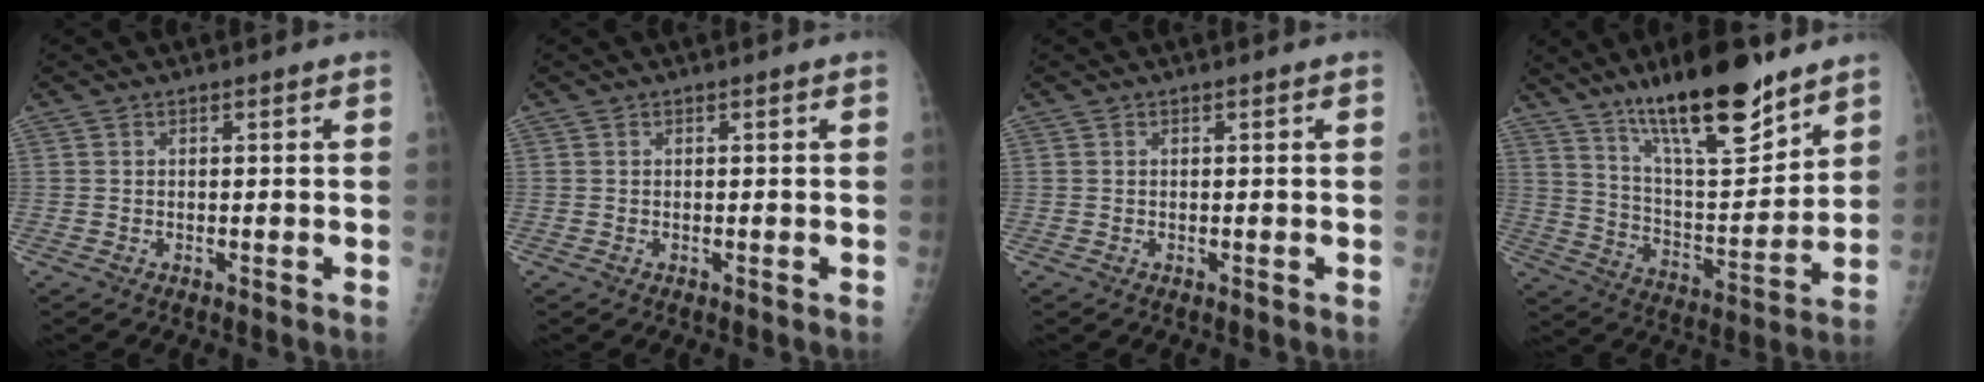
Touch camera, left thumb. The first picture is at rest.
{"total": 0.0}
{"total": 0.0}
{"total": 20.7, "force": [14.4, 5.6, 13.8], "torque": [-0.196, -0.081, 0.246]}